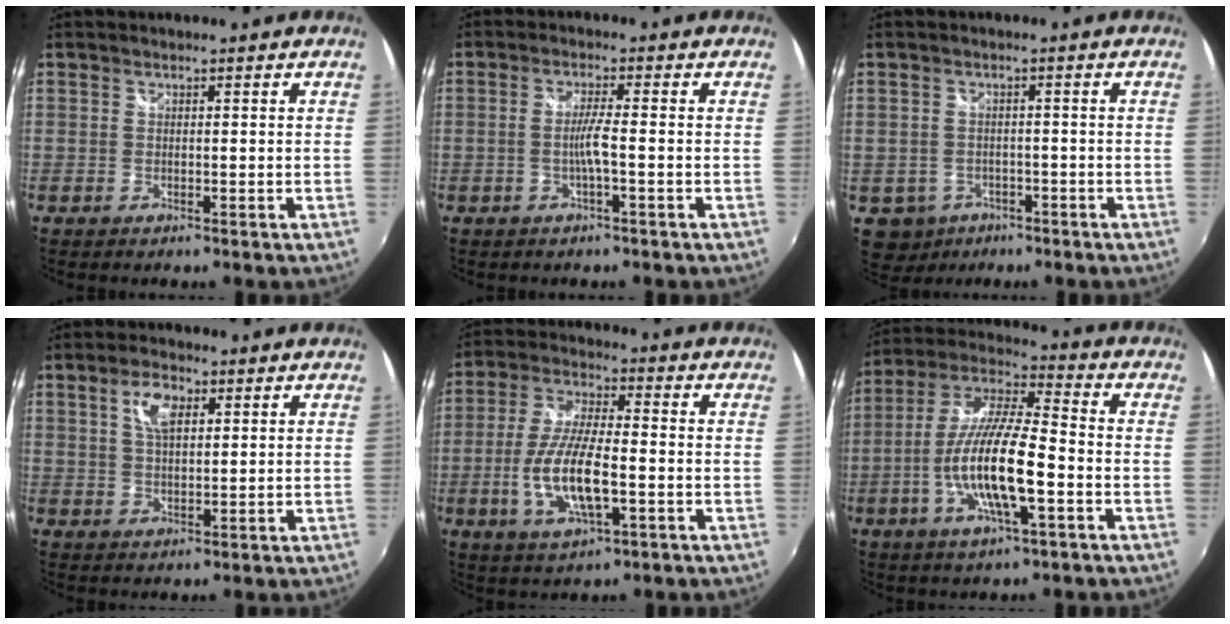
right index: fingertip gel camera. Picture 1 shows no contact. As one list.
[{"total": 3.4, "force": [-1.1, -0.5, 3.2], "torque": [-0.062, -0.001, -0.020]}, {"total": 5.9, "force": [-2.7, 5.1, 1.1], "torque": [-0.034, 0.007, -0.034]}, {"total": 5.6, "force": [2.3, 2.7, 4.3], "torque": [-0.078, 0.009, 0.042]}, {"total": 12.9, "force": [-3.3, 4.3, 11.7], "torque": [-0.242, -0.008, -0.061]}, {"total": 15.8, "force": [-4.5, 3.3, 14.8], "torque": [-0.292, -0.009, -0.088]}]